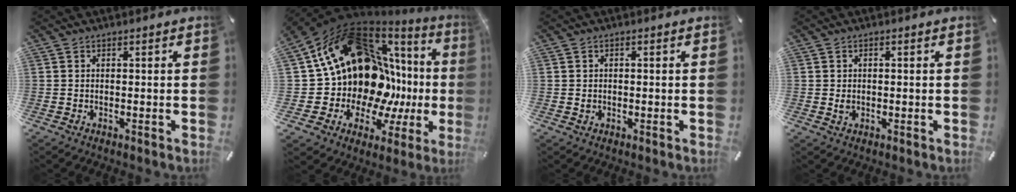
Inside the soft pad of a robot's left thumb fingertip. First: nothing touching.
{"total": 21.4, "force": [5.7, 15.2, 14.0], "torque": [-0.186, -0.090, 0.141]}
{"total": 0.8, "force": [0.0, 0.7, 0.4], "torque": [-0.008, 0.003, -0.002]}
{"total": 1.3, "force": [0.0, 1.0, 0.8], "torque": [-0.007, 0.001, -0.003]}